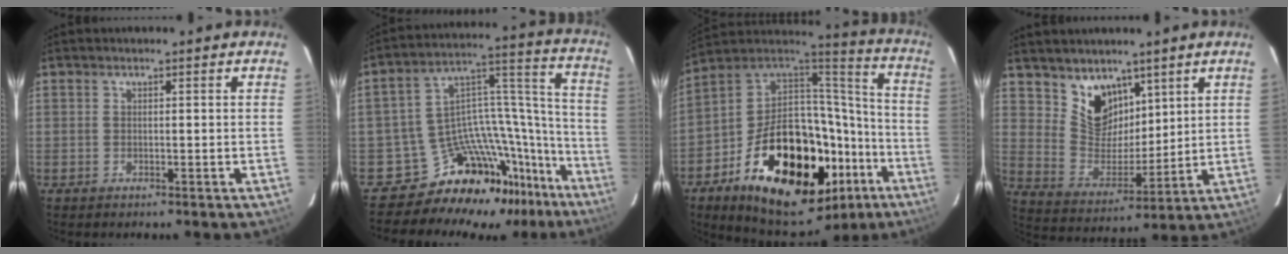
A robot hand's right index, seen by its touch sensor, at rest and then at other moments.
{"total": 20.4, "force": [-17.5, 8.7, 5.9], "torque": [-0.056, 0.080, -0.266]}
{"total": 34.6, "force": [-14.3, 19.5, 24.8], "torque": [-0.417, 0.042, -0.195]}
{"total": 10.0, "force": [6.7, 6.5, 3.5], "torque": [-0.062, -0.006, 0.139]}